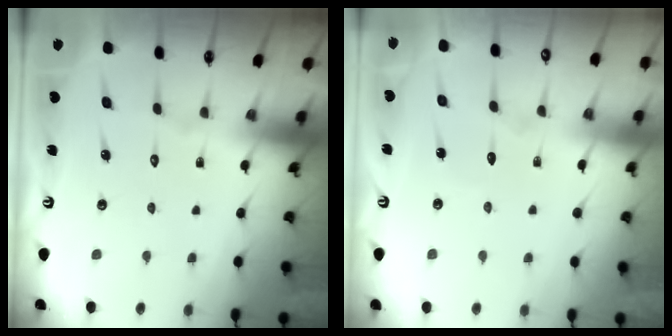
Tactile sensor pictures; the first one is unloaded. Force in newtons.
{"total": 3.5, "press": 3.5, "slide": 0.5}